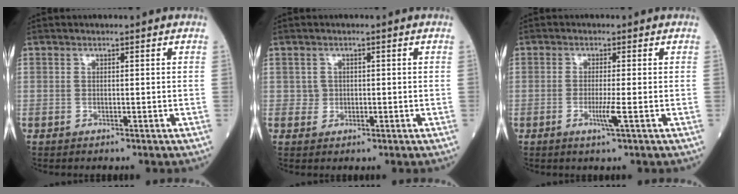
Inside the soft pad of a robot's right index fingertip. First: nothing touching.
{"total": 1.5, "force": [0.1, 1.5, 0.2], "torque": [0.002, 0.003, 0.002]}
{"total": 2.6, "force": [-0.8, -0.4, 2.5], "torque": [-0.049, -0.006, -0.017]}